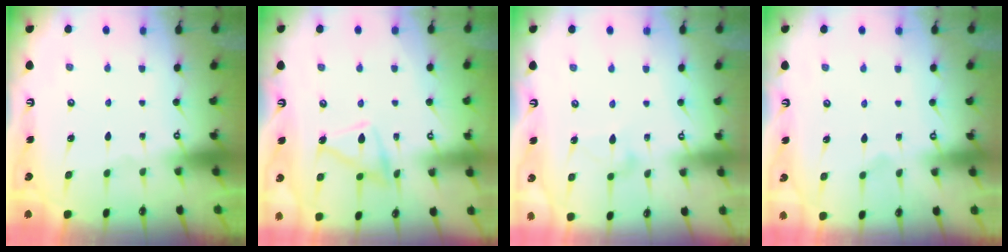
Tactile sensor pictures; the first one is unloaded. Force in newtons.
{"total": 12.7, "press": 12.7, "slide": 0.9}
{"total": 8.2, "press": 8.2, "slide": 0.4}
{"total": 7.0, "press": 7.0, "slide": 0.5}